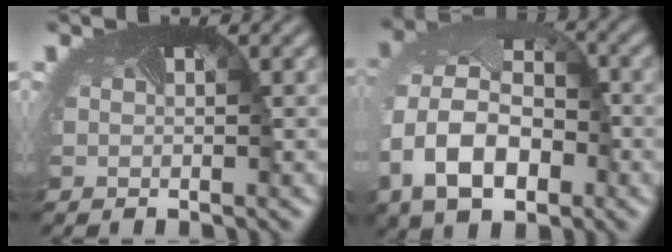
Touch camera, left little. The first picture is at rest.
{"total": 12.4, "force": [-2.7, 9.0, 8.2], "torque": [-0.167, -0.019, -0.037]}